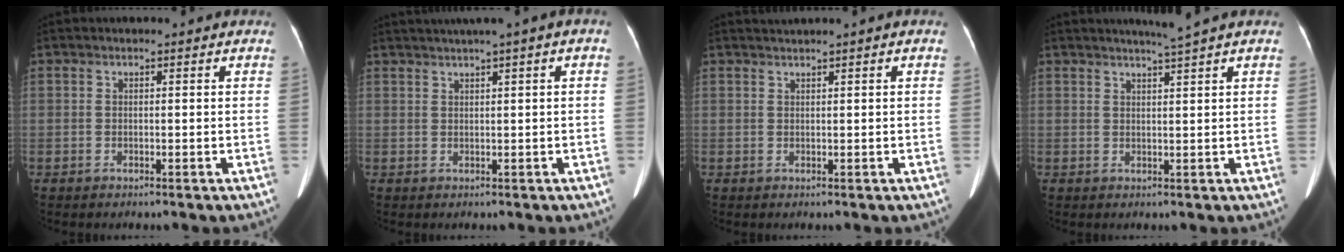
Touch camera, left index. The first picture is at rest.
{"total": 4.4, "force": [2.7, -0.6, 3.4], "torque": [-0.059, 0.022, 0.046]}
{"total": 1.0, "force": [0.8, -0.3, 0.6], "torque": [-0.011, 0.009, 0.021]}
{"total": 3.0, "force": [2.4, -1.3, 1.2], "torque": [-0.018, -0.010, 0.045]}